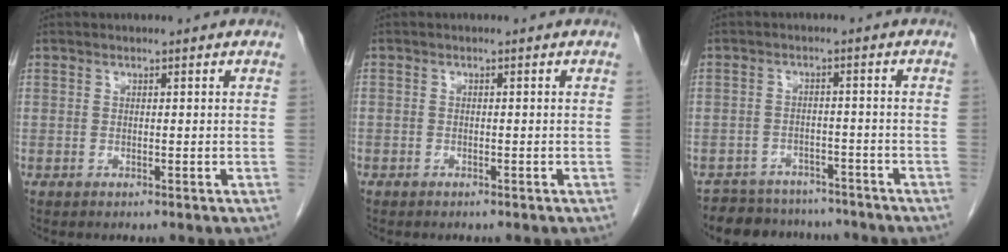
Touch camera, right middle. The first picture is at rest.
{"total": 0.7, "force": [-0.5, 0.4, 0.1], "torque": [-0.006, 0.002, -0.009]}
{"total": 9.9, "force": [-8.9, 4.3, 1.2], "torque": [-0.013, 0.015, -0.114]}